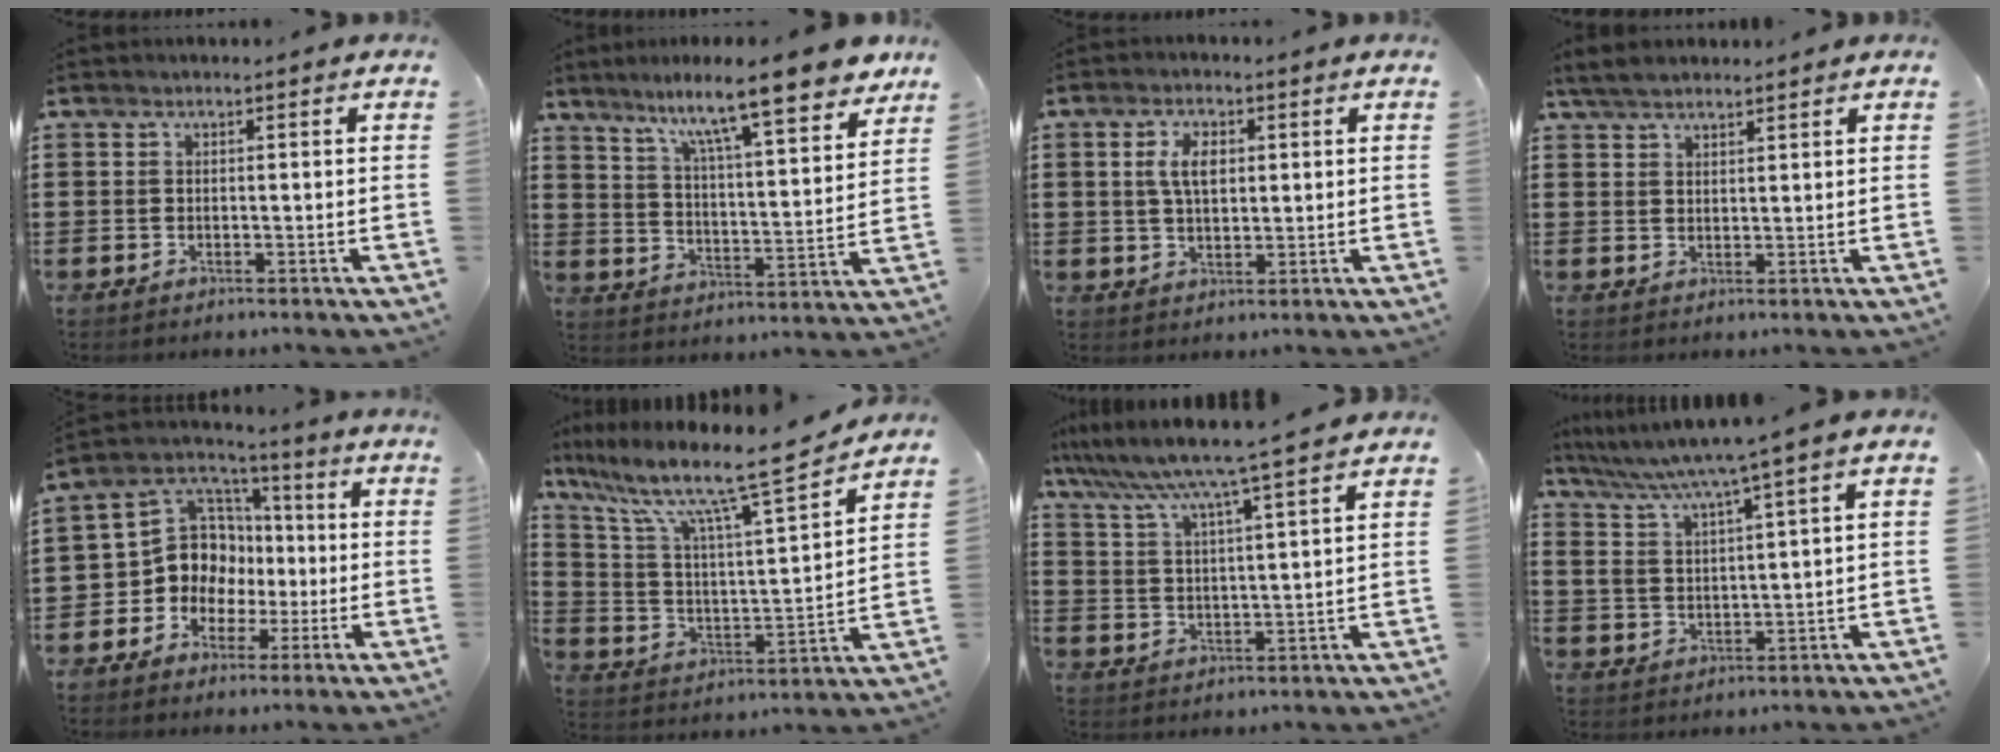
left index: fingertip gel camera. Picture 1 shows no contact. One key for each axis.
{"total": 11.4, "fx": 9.2, "fy": 0.7, "fz": 6.8, "tx": -0.130, "ty": -0.063, "tz": 0.143}
{"total": 4.9, "fx": 1.3, "fy": 2.5, "fz": 4.0, "tx": -0.086, "ty": 0.013, "tz": 0.022}
{"total": 3.3, "fx": 2.9, "fy": 0.9, "fz": 1.4, "tx": -0.035, "ty": 0.003, "tz": 0.055}
{"total": 10.8, "fx": -1.3, "fy": 10.0, "fz": 3.9, "tx": -0.122, "ty": 0.009, "tz": -0.026}
{"total": 12.2, "fx": 9.4, "fy": 1.0, "fz": 7.8, "tx": -0.177, "ty": -0.062, "tz": 0.146}
{"total": 6.6, "fx": 5.8, "fy": -1.1, "fz": 3.1, "tx": -0.083, "ty": -0.043, "tz": 0.093}
{"total": 5.8, "fx": 4.5, "fy": -0.7, "fz": 3.6, "tx": -0.086, "ty": -0.027, "tz": 0.070}